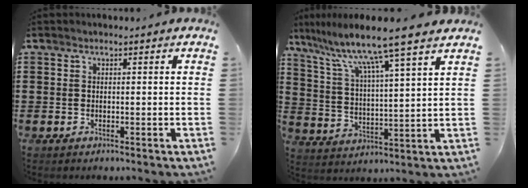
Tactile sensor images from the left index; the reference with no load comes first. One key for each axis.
{"total": 9.9, "fx": 7.9, "fy": -0.7, "fz": 5.9, "tx": -0.143, "ty": -0.046, "tz": 0.125}